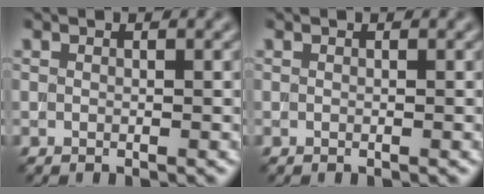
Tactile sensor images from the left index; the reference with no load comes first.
{"total": 0.0}